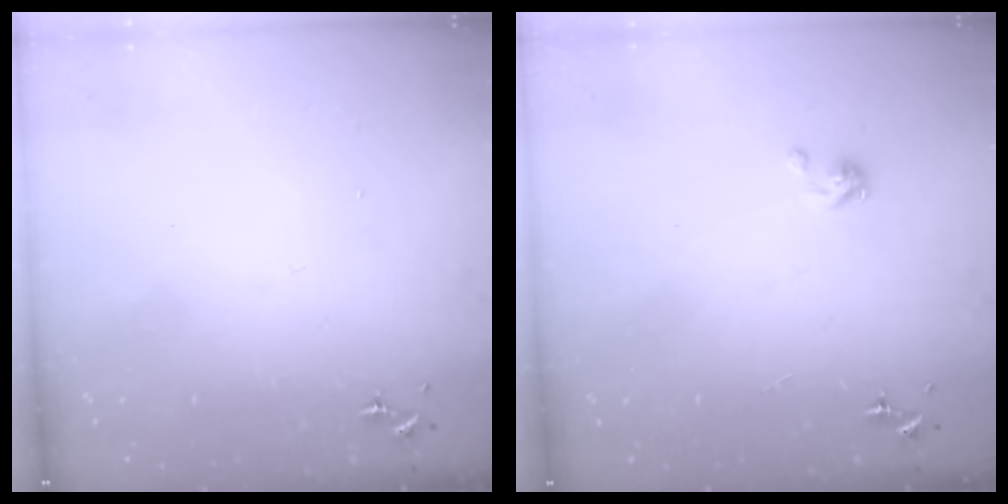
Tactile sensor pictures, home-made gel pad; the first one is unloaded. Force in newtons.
{"total": 2.9, "press": 2.9, "slide": 0.2}